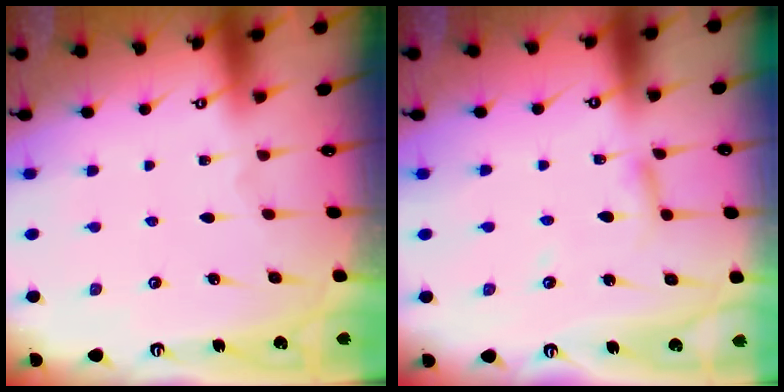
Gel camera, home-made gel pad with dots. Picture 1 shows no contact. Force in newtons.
{"total": 2.8, "press": 2.7, "slide": 0.3}